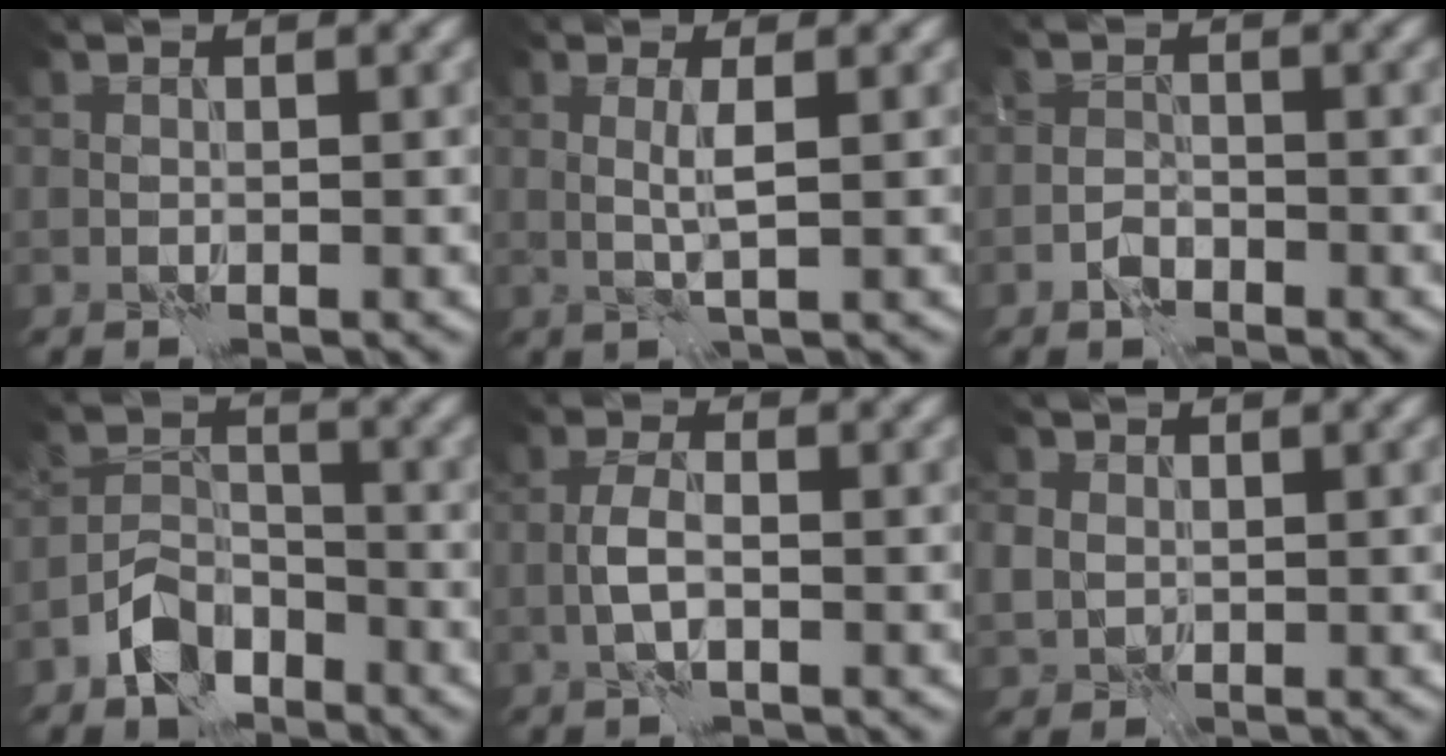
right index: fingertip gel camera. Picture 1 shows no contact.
{"total": 1.7, "force": [0.4, 0.0, 1.7], "torque": [-0.037, 0.003, 0.007]}
{"total": 1.5, "force": [-1.2, 0.8, 0.6], "torque": [-0.008, 0.007, -0.024]}
{"total": 4.7, "force": [-3.1, 2.8, 2.2], "torque": [-0.032, 0.004, -0.066]}
{"total": 2.2, "force": [-0.7, 0.8, 1.9], "torque": [-0.038, 0.005, -0.017]}
{"total": 2.3, "force": [0.3, 2.1, 0.9], "torque": [-0.022, 0.001, 0.006]}